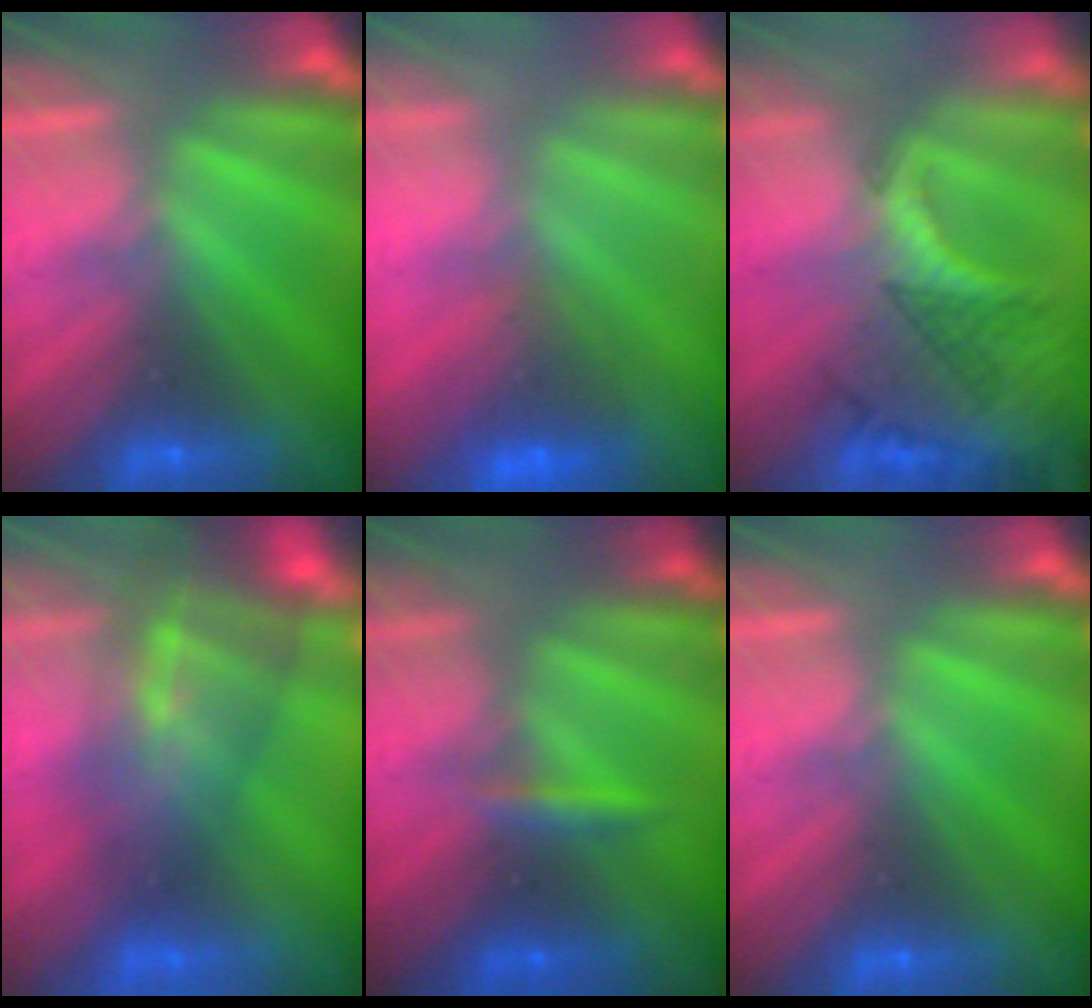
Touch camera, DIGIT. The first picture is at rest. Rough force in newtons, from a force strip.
{"total": 5.6}
{"total": 3.1}
{"total": 9.2}
{"total": 2.4}
{"total": 0.0}